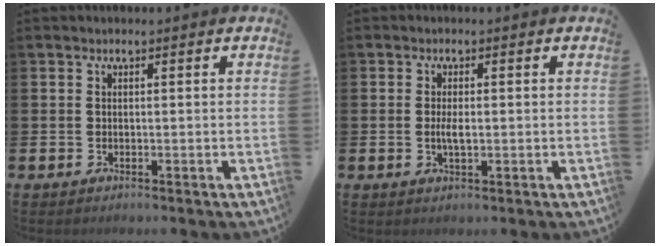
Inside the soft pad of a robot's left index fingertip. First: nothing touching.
{"total": 2.2, "force": [-0.1, 0.7, 2.1], "torque": [-0.032, -0.002, -0.005]}